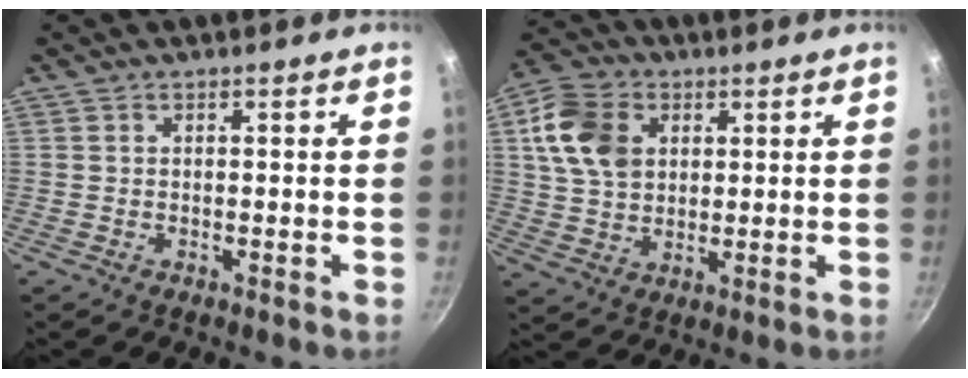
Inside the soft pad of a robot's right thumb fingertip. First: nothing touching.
{"total": 12.1, "force": [3.4, 9.0, 7.4], "torque": [-0.117, -0.001, 0.057]}